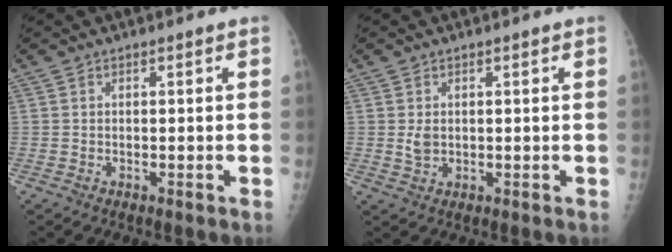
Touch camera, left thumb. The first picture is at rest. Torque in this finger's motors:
{"motor_torque": [0.49, 0.56, 0.36, -0.23, 0.00]}